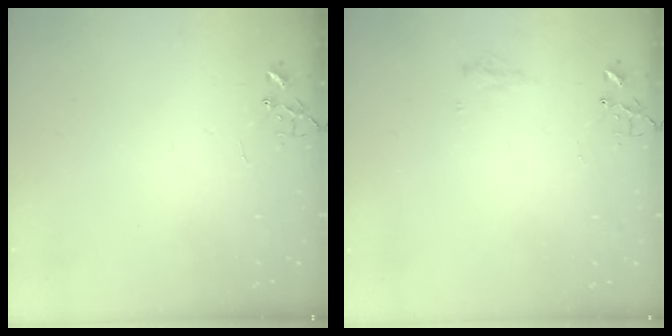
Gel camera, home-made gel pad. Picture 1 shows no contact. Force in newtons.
{"total": 7.6, "press": 7.6, "slide": 0.7}